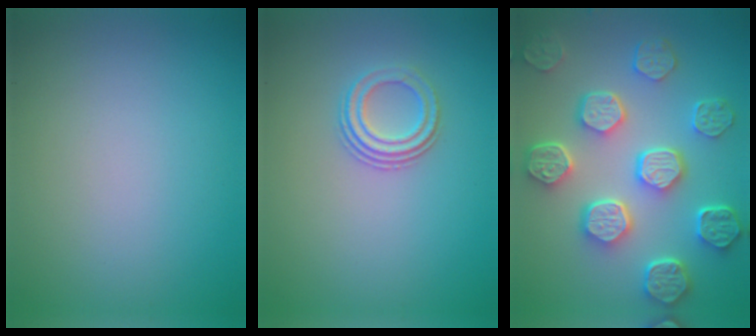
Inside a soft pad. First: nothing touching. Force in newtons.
{"total": 2.8, "press": 2.2, "slide": 1.7}
{"total": 7.8, "press": 6.1, "slide": 4.9}